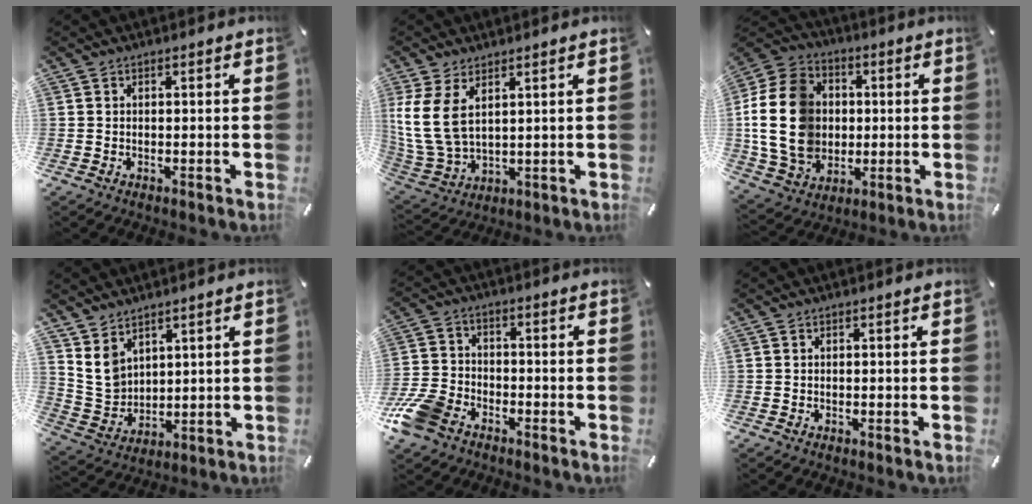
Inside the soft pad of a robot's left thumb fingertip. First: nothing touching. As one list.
[{"total": 10.4, "force": [4.1, 6.2, 7.3], "torque": [-0.189, -0.021, 0.075]}, {"total": 19.2, "force": [0.1, 15.7, 11.1], "torque": [-0.243, 0.008, 0.002]}, {"total": 7.7, "force": [4.6, 5.8, 2.2], "torque": [-0.085, -0.026, 0.089]}, {"total": 10.0, "force": [-6.4, 6.1, 4.8], "torque": [-0.110, 0.029, -0.121]}, {"total": 0.0}]